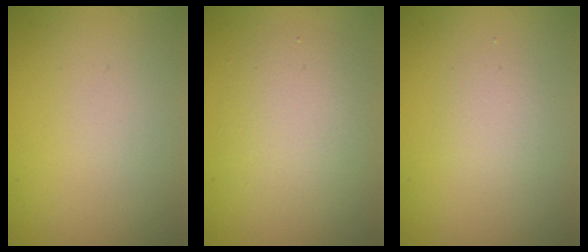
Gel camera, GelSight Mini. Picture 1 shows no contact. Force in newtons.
{"total": 4.0, "press": 4.0, "slide": 0.1}
{"total": 1.4, "press": 1.4, "slide": 0.0}